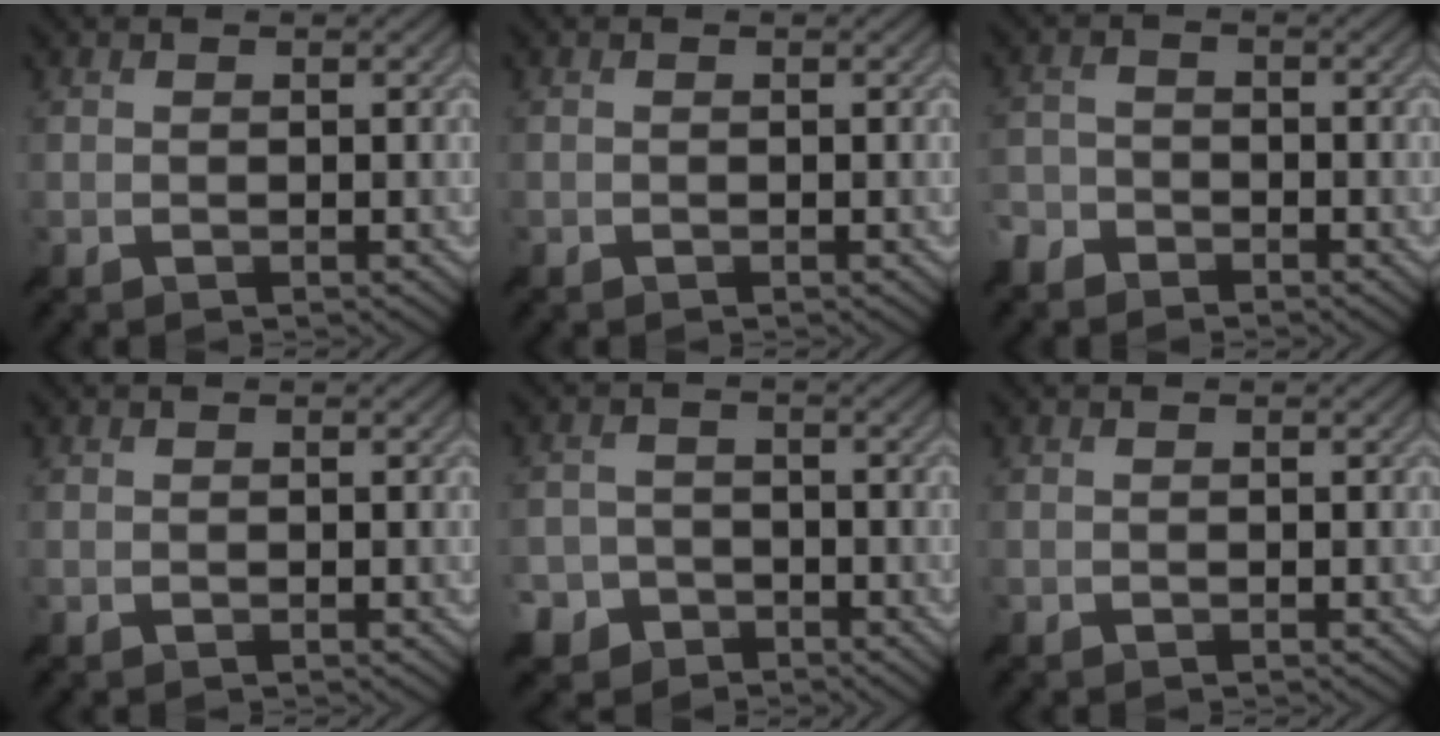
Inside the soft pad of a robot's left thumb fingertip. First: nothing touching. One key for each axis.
{"total": 0.0}
{"total": 3.0, "fx": -2.5, "fy": 1.6, "fz": 0.5, "tx": -0.010, "ty": -0.004, "tz": -0.066}
{"total": 0.0}
{"total": 4.8, "fx": -3.3, "fy": 3.4, "fz": 0.9, "tx": -0.011, "ty": -0.005, "tz": -0.064}
{"total": 0.0}